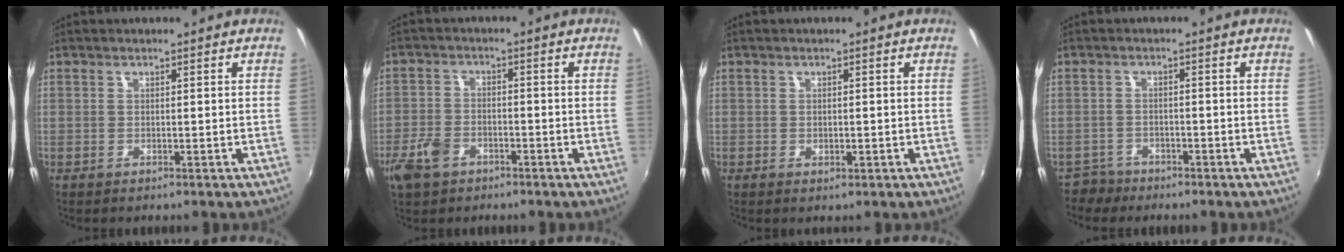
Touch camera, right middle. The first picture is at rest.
{"total": 6.8, "force": [-4.1, 4.3, 3.4], "torque": [-0.087, -0.001, -0.078]}
{"total": 0.6, "force": [0.0, 0.1, 0.5], "torque": [-0.006, -0.004, -0.002]}
{"total": 3.1, "force": [-2.7, 1.5, -0.2], "torque": [-0.006, 0.000, -0.052]}